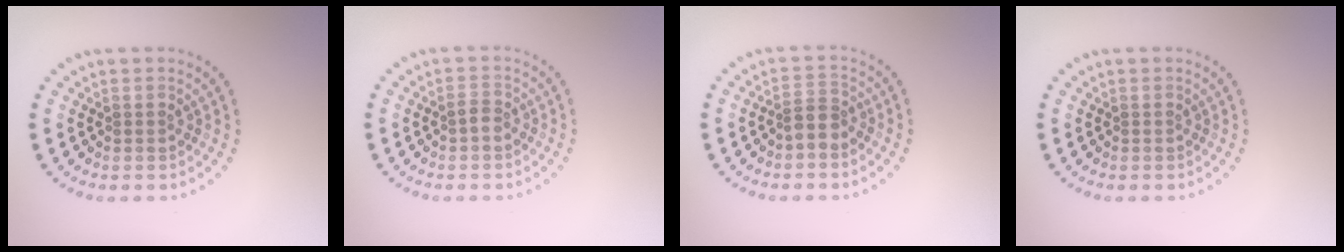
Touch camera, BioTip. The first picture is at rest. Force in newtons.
{"total": 1.0, "press": 1.0, "slide": 0.2}
{"total": 2.1, "press": 1.6, "slide": 1.4}
{"total": 0.0}